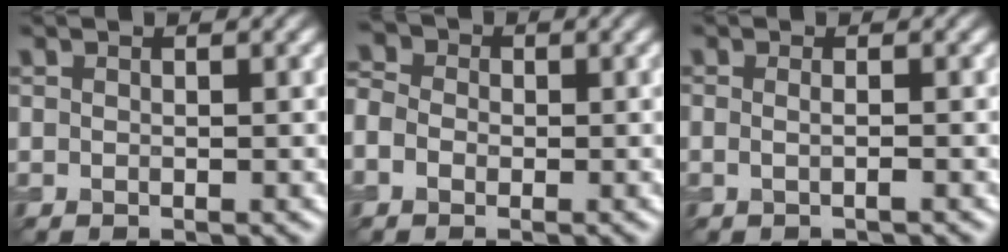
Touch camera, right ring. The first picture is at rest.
{"total": 4.5, "force": [-0.6, 3.6, 2.6], "torque": [-0.062, 0.022, -0.029]}
{"total": 1.1, "force": [-0.1, 0.4, 1.1], "torque": [-0.011, -0.008, -0.012]}